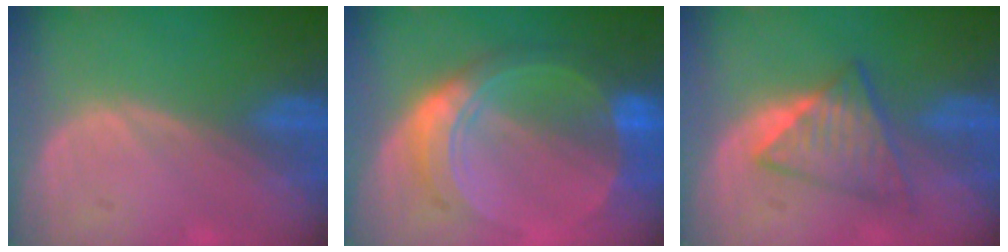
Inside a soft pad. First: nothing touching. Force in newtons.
{"total": 8.5, "press": 8.5, "slide": 0.6}
{"total": 5.9, "press": 5.8, "slide": 1.1}